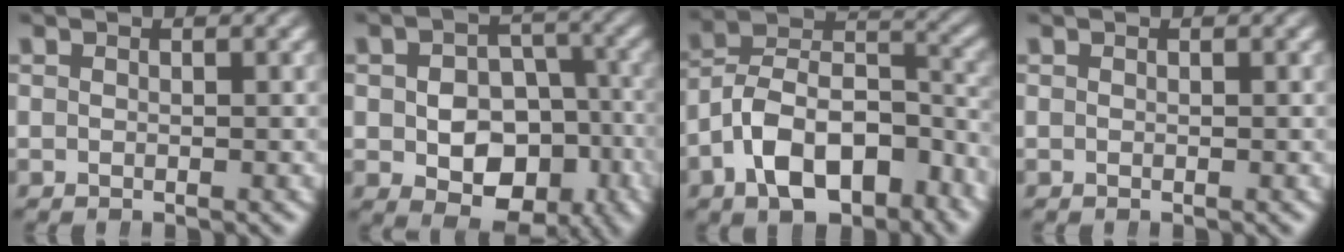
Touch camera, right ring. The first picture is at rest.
{"total": 7.9, "force": [-2.7, 5.7, 4.8], "torque": [-0.071, -0.045, -0.024]}
{"total": 10.3, "force": [-3.5, 7.7, 5.9], "torque": [-0.113, -0.022, -0.056]}
{"total": 0.0}